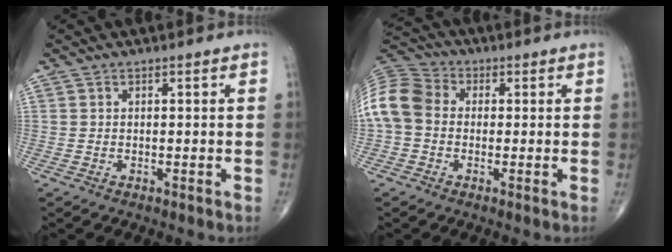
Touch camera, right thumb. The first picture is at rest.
{"total": 11.4, "force": [-0.1, 9.1, 6.9], "torque": [-0.146, 0.032, -0.013]}